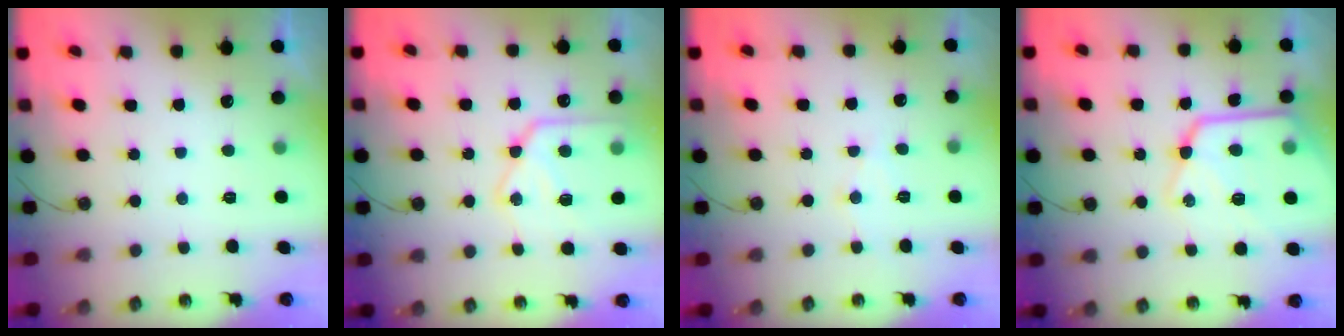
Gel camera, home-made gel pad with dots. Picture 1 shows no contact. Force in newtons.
{"total": 15.2, "press": 15.1, "slide": 1.5}
{"total": 6.2, "press": 6.2, "slide": 0.4}
{"total": 19.6, "press": 19.5, "slide": 2.0}